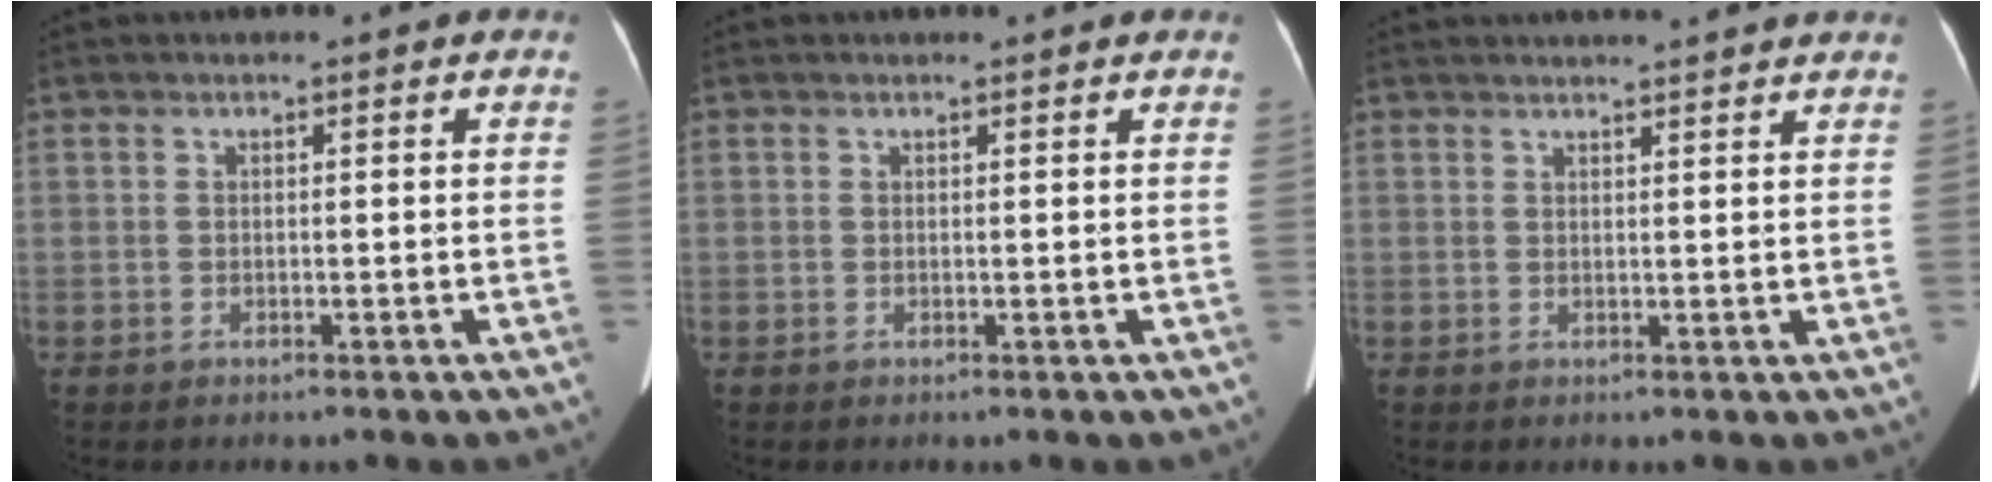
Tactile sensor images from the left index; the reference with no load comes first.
{"total": 1.5, "force": [1.5, 0.1, 0.4], "torque": [-0.009, 0.009, 0.017]}
{"total": 8.6, "force": [8.1, 0.4, 3.1], "torque": [-0.039, 0.026, 0.090]}